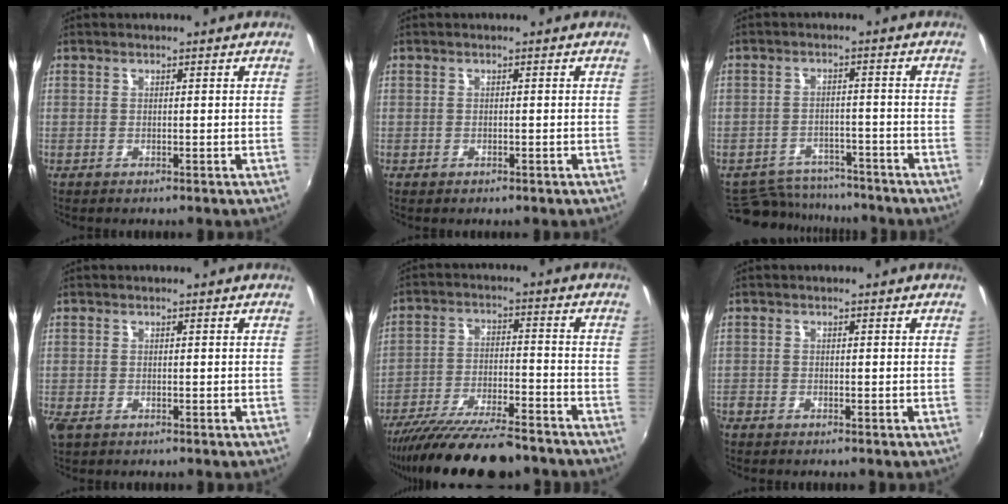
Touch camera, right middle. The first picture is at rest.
{"total": 0.7, "force": [-0.4, 0.5, 0.2], "torque": [-0.004, -0.005, -0.008]}
{"total": 11.5, "force": [-10.2, 4.5, 2.7], "torque": [-0.070, 0.011, -0.144]}
{"total": 2.1, "force": [-1.1, 1.2, 1.3], "torque": [-0.028, -0.008, -0.019]}
{"total": 19.2, "force": [-16.3, 3.7, 9.5], "torque": [-0.182, -0.042, -0.256]}
{"total": 1.4, "force": [-1.2, 0.4, 0.3], "torque": [-0.011, -0.007, -0.027]}